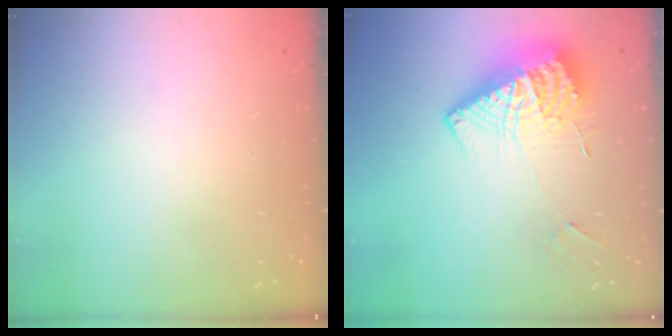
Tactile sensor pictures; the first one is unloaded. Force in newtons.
{"total": 15.1, "press": 15.0, "slide": 1.7}